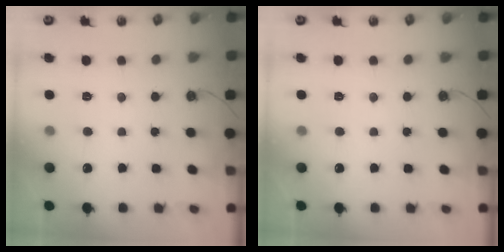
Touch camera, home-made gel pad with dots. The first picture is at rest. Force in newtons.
{"total": 0.0}